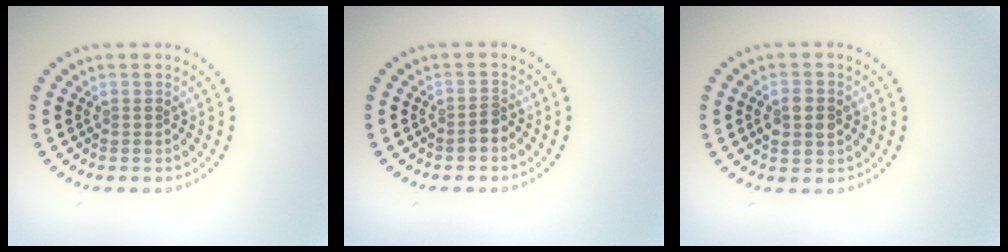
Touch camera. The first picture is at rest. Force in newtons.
{"total": 1.5, "press": 1.2, "slide": 0.9}
{"total": 2.8, "press": 2.8, "slide": 0.1}